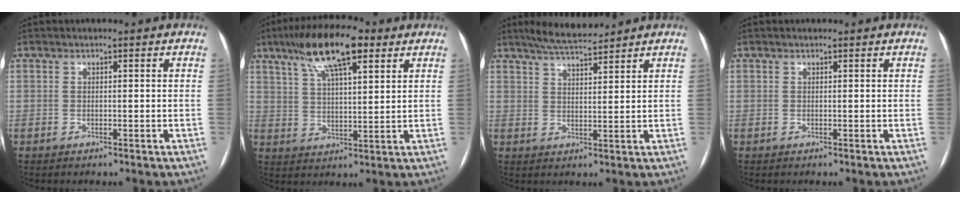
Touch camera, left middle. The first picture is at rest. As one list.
[{"total": 12.8, "force": [7.6, 3.2, 9.7], "torque": [-0.176, 0.024, 0.133]}, {"total": 6.8, "force": [6.1, 0.4, 2.9], "torque": [-0.054, 0.011, 0.109]}, {"total": 0.6, "force": [0.5, 0.1, 0.3], "torque": [-0.010, 0.008, 0.009]}]